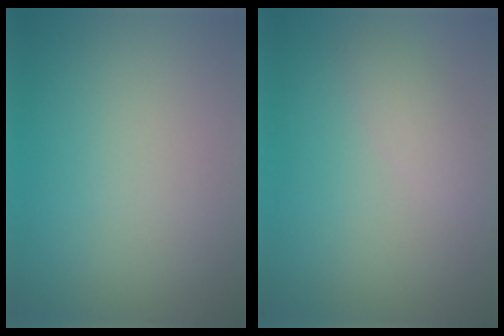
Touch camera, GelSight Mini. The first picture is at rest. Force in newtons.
{"total": 2.0, "press": 2.0, "slide": 0.1}